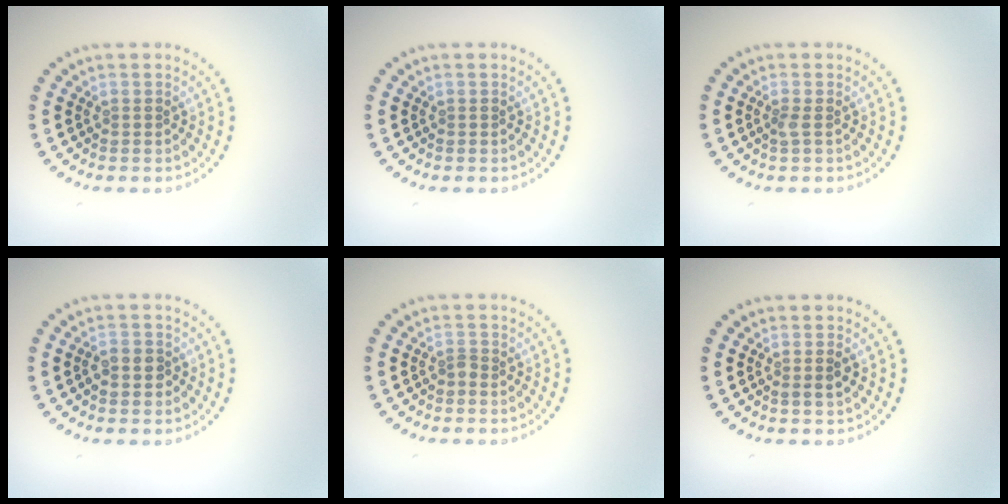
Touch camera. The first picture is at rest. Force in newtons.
{"total": 0.0}
{"total": 0.6, "press": 0.5, "slide": 0.4}
{"total": 1.9, "press": 1.8, "slide": 0.6}
{"total": 0.7, "press": 0.5, "slide": 0.5}
{"total": 1.1, "press": 1.0, "slide": 0.5}